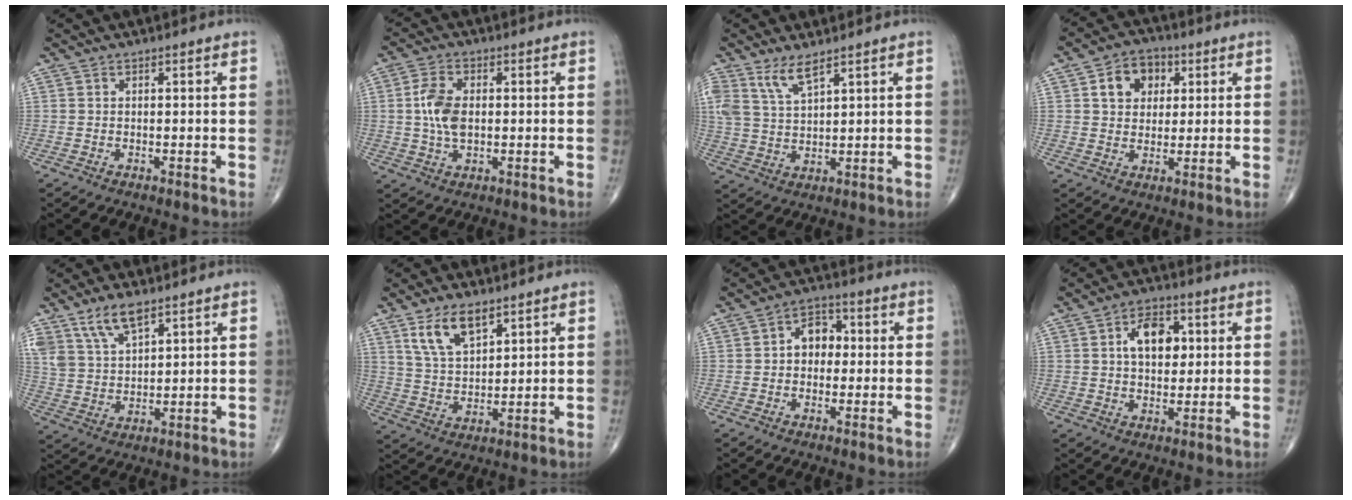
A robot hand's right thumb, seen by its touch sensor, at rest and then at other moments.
{"total": 7.2, "force": [0.4, 4.2, 5.8], "torque": [-0.119, 0.003, 0.008]}
{"total": 5.5, "force": [4.0, 1.5, 3.5], "torque": [-0.073, -0.020, 0.086]}
{"total": 8.3, "force": [2.6, 6.4, 4.5], "torque": [-0.038, 0.000, 0.038]}
{"total": 8.3, "force": [5.6, 3.4, 5.1], "torque": [-0.092, -0.022, 0.118]}
{"total": 9.1, "force": [5.4, 4.2, 6.0], "torque": [-0.100, -0.027, 0.110]}
{"total": 6.0, "force": [0.3, 4.5, 4.0], "torque": [-0.039, 0.018, -0.005]}
{"total": 9.1, "force": [2.1, 5.7, 6.8], "torque": [-0.084, 0.003, 0.033]}